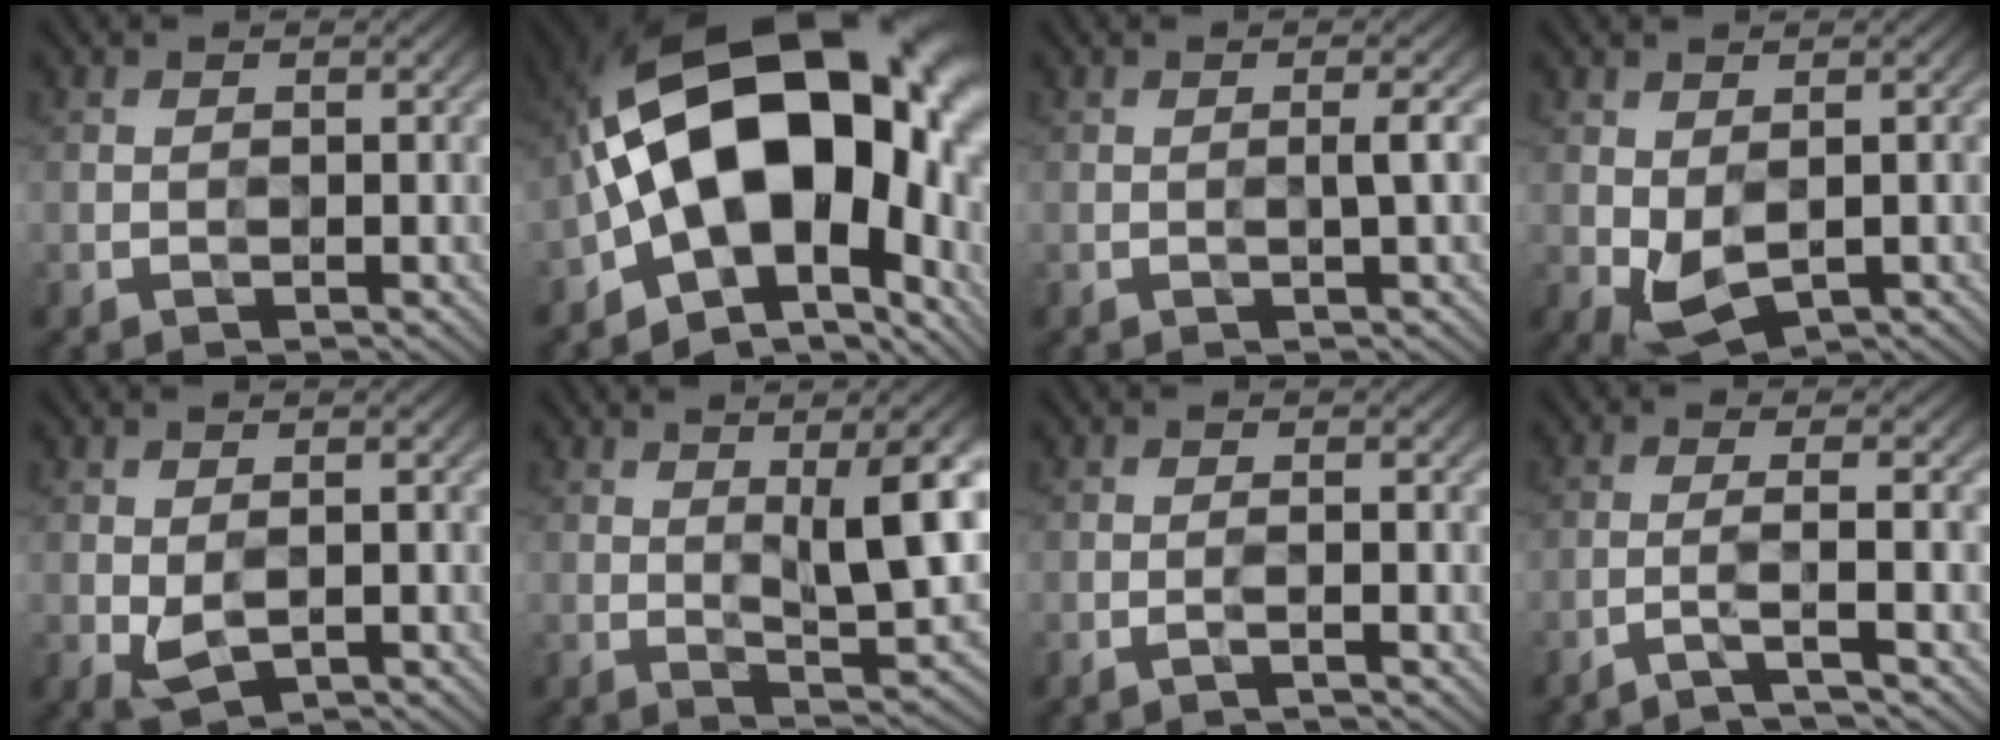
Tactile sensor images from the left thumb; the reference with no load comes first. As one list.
[{"total": 19.8, "force": [-1.4, 11.4, 16.1], "torque": [-0.275, -0.007, -0.017]}, {"total": 1.3, "force": [-0.1, -0.1, 1.3], "torque": [-0.021, 0.004, -0.002]}, {"total": 2.5, "force": [0.0, 1.7, 1.8], "torque": [-0.051, -0.002, 0.003]}, {"total": 1.9, "force": [-0.4, 1.1, 1.4], "torque": [-0.036, -0.005, -0.002]}, {"total": 9.8, "force": [1.8, 2.5, 9.2], "torque": [-0.136, 0.015, 0.032]}, {"total": 0.9, "force": [-0.7, -0.1, 0.4], "torque": [-0.003, 0.006, -0.020]}, {"total": 2.8, "force": [-2.2, 0.0, 1.8], "torque": [-0.015, 0.017, -0.063]}]